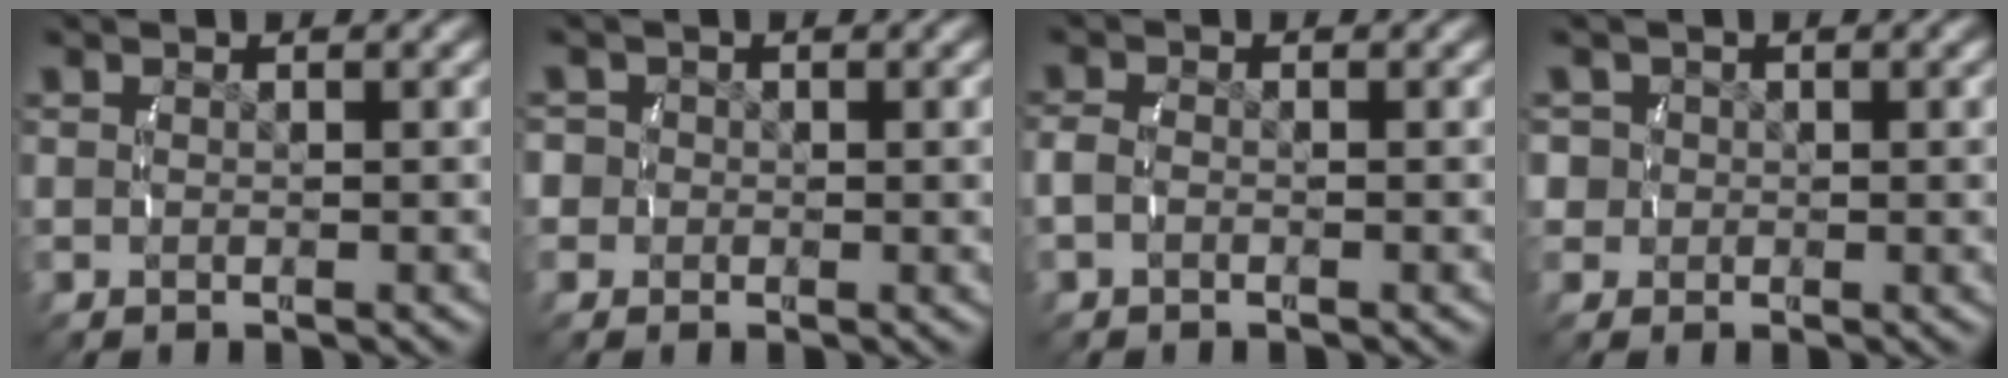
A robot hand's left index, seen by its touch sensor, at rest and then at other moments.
{"total": 3.3, "force": [-0.1, 3.1, 1.1], "torque": [-0.033, -0.002, -0.007]}
{"total": 1.4, "force": [-0.6, 0.9, 0.9], "torque": [-0.031, -0.007, -0.009]}
{"total": 3.8, "force": [0.3, 3.5, 1.4], "torque": [-0.045, -0.008, 0.006]}